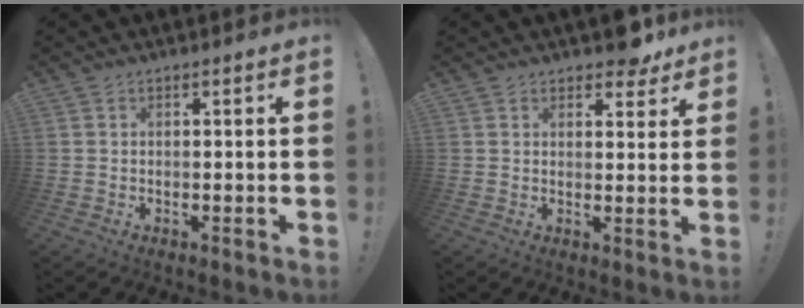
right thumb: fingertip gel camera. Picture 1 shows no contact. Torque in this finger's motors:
{"motor_torque": [-0.27, 1.06, 0.45, 0.39, 0.08]}